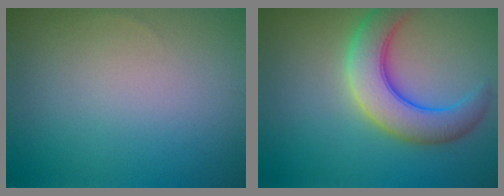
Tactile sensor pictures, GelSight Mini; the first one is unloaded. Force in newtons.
{"total": 6.6, "press": 6.6, "slide": 0.3}